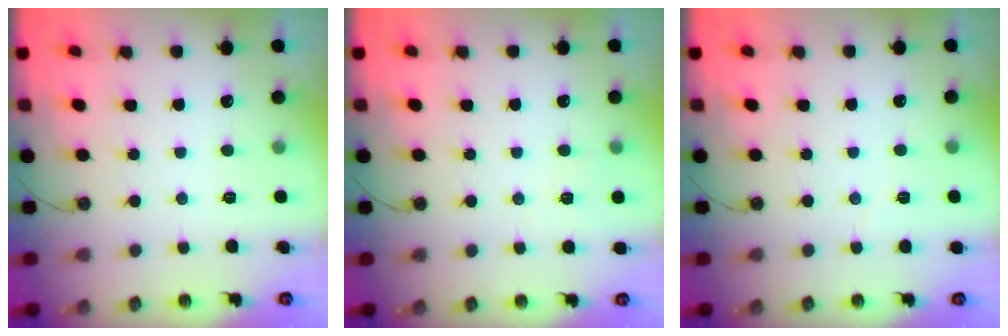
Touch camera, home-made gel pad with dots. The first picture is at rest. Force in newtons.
{"total": 3.7, "press": 3.6, "slide": 1.0}
{"total": 1.6, "press": 1.4, "slide": 0.6}